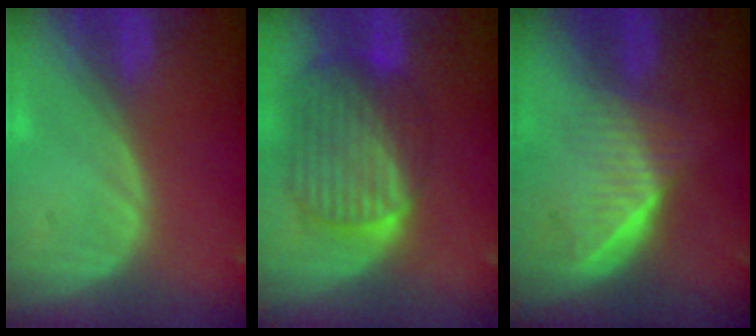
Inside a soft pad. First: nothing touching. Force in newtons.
{"total": 10.4, "press": 8.8, "slide": 5.5}
{"total": 6.5, "press": 5.9, "slide": 2.9}